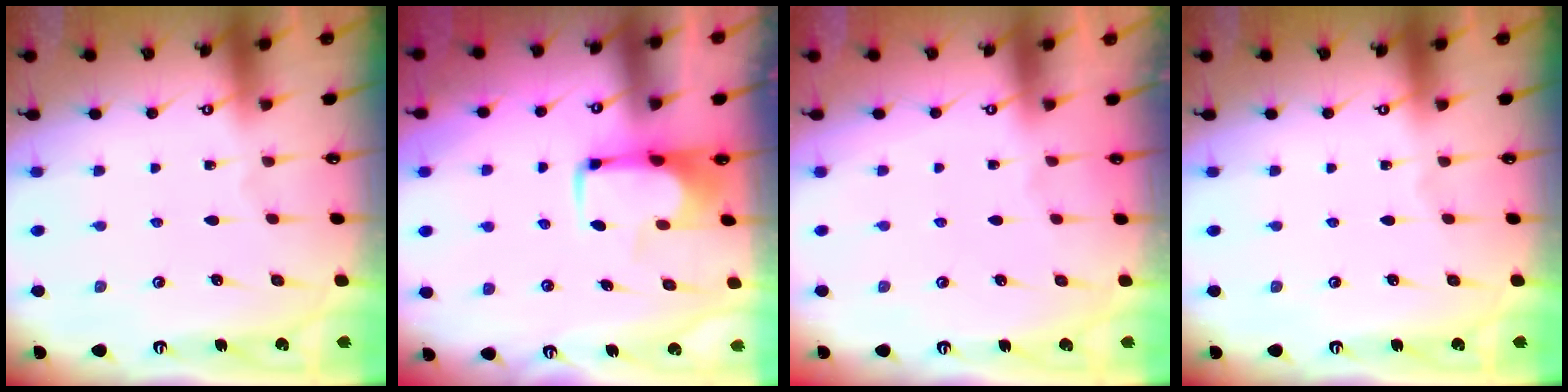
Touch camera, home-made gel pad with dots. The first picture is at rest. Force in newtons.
{"total": 1.9, "press": 1.8, "slide": 0.5}
{"total": 1.3, "press": 1.1, "slide": 0.8}
{"total": 0.0}